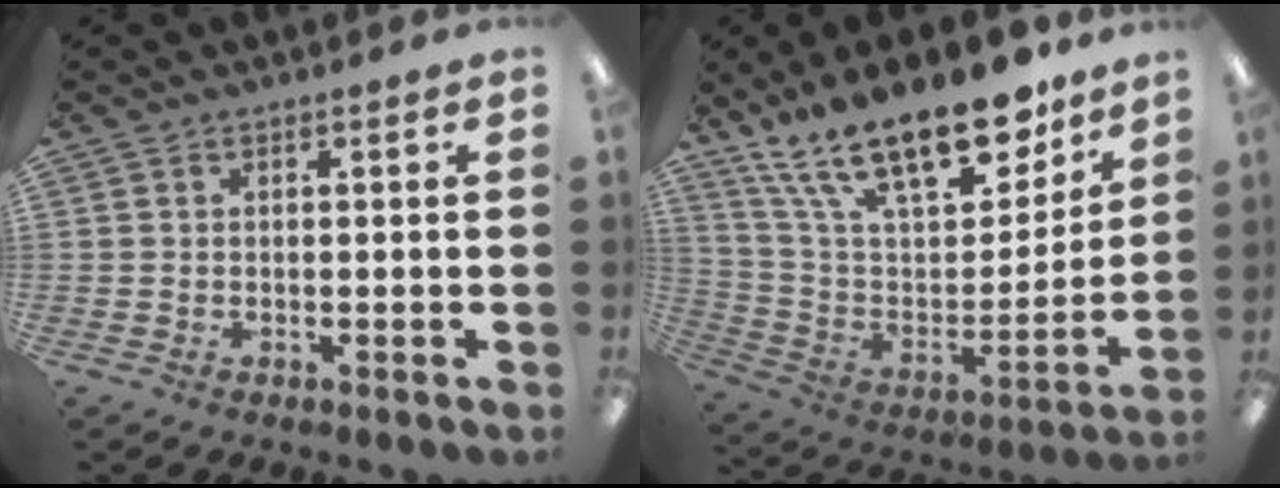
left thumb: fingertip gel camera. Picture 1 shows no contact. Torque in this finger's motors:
{"motor_torque": [0.90, 0.58, 1.41, -1.36, 0.15]}